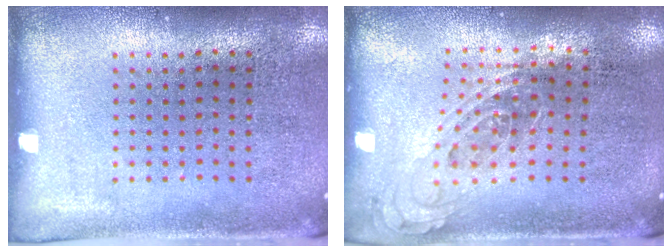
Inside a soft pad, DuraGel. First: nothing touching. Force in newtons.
{"total": 0.8, "press": 0.8, "slide": 0.3}